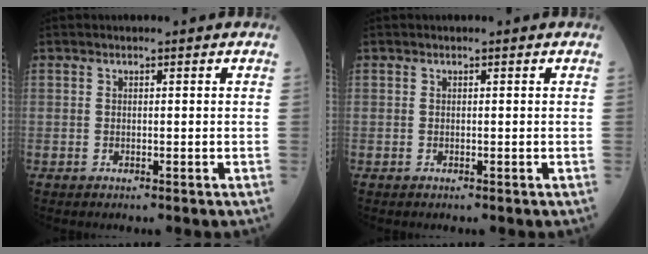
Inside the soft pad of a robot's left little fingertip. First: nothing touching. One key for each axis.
{"total": 0.0}